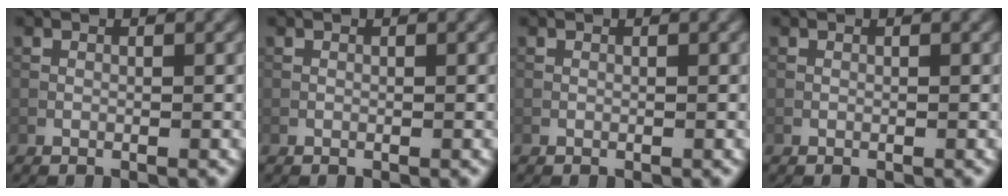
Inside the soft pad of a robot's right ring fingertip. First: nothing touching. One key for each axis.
{"total": 0.0}
{"total": 0.0}
{"total": 0.0}